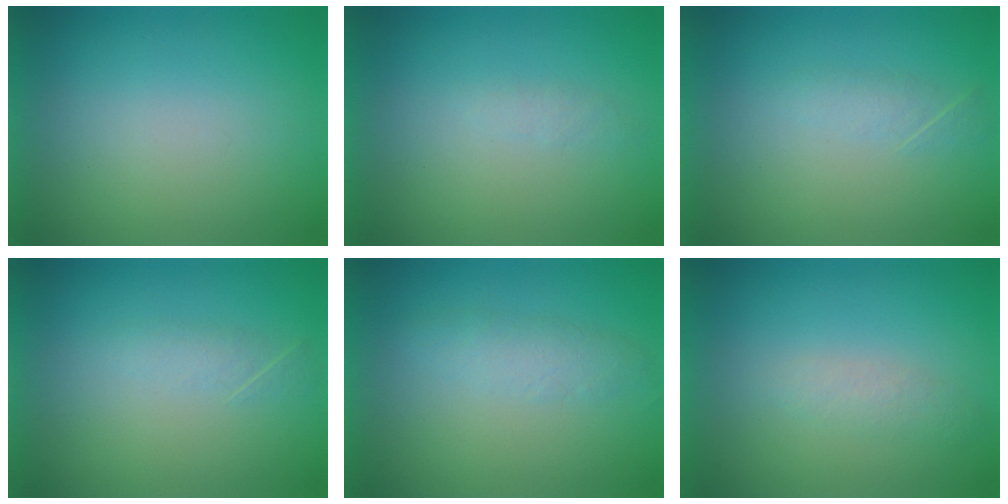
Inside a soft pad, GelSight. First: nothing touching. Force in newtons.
{"total": 1.2}
{"total": 1.8}
{"total": 1.7}
{"total": 2.5}
{"total": 1.9}